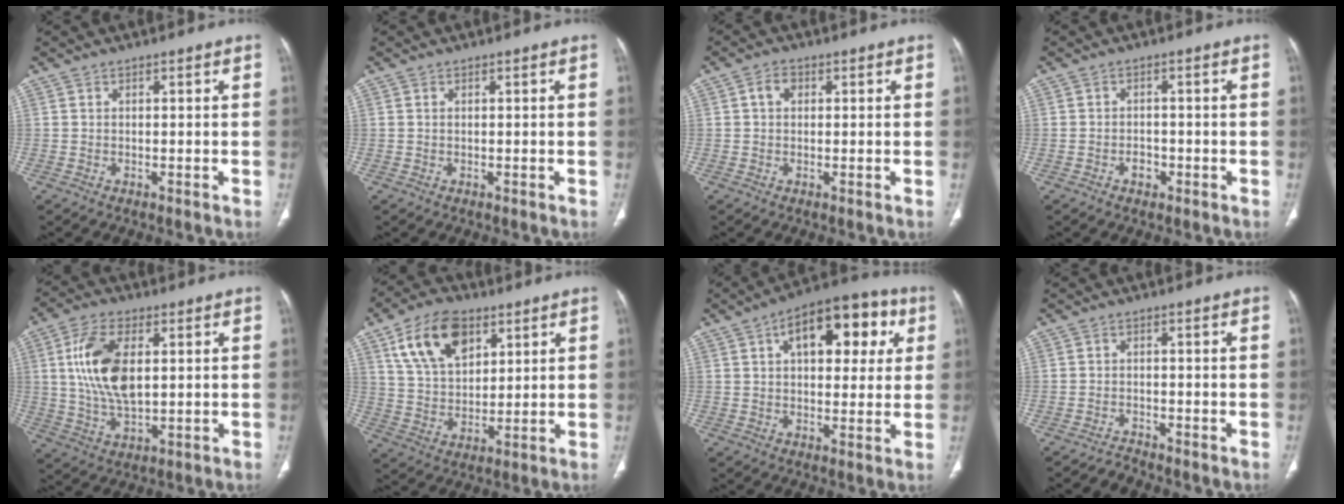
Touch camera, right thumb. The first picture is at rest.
{"total": 0.0}
{"total": 2.5, "force": [0.6, 1.9, 1.6], "torque": [-0.023, 0.010, 0.009]}
{"total": 2.3, "force": [-1.0, 1.6, 1.1], "torque": [-0.011, 0.009, -0.015]}
{"total": 13.4, "force": [2.5, 6.8, 11.2], "torque": [-0.220, -0.005, 0.051]}
{"total": 14.5, "force": [7.1, 8.7, 9.2], "torque": [-0.138, -0.019, 0.134]}
{"total": 17.3, "force": [5.9, 9.1, 13.4], "torque": [-0.138, 0.016, 0.078]}
{"total": 1.5, "force": [-1.5, 0.0, -0.3], "torque": [0.003, 0.001, -0.027]}